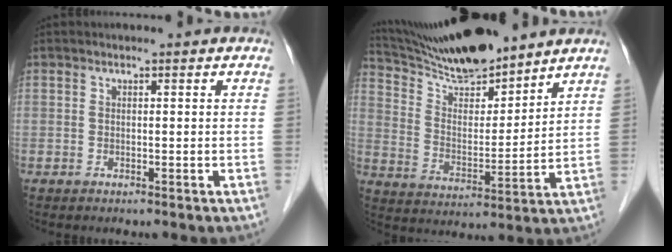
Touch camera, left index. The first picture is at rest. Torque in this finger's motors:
{"motor_torque": [-0.28, -0.68, 0.26, 0.05]}